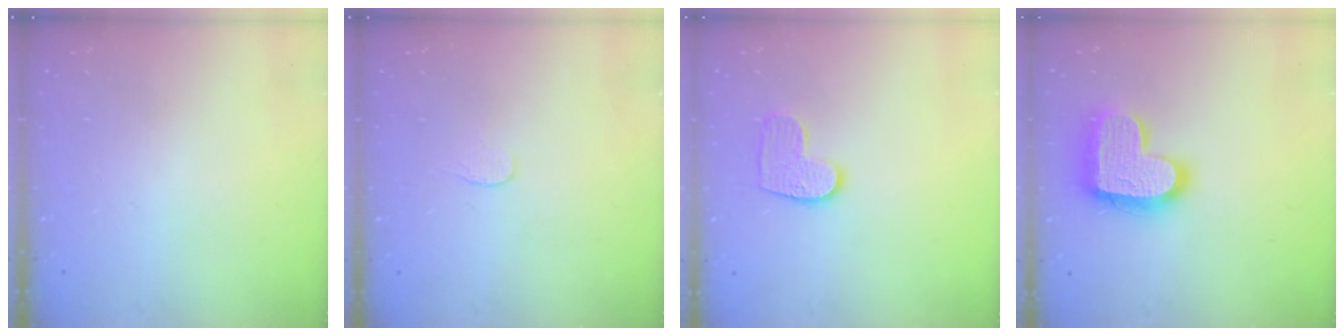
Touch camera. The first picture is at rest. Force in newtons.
{"total": 3.3, "press": 3.3, "slide": 0.4}
{"total": 9.3, "press": 9.3, "slide": 0.4}
{"total": 19.4, "press": 19.3, "slide": 1.4}